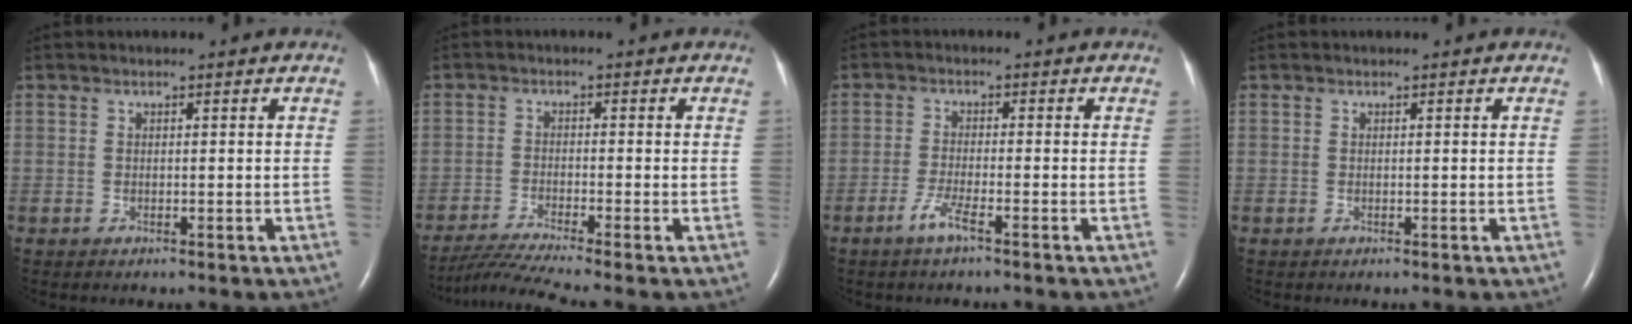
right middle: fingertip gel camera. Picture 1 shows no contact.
{"total": 6.7, "force": [-5.6, -1.9, 3.0], "torque": [-0.059, -0.026, -0.100]}
{"total": 3.1, "force": [-2.0, 0.0, 2.4], "torque": [-0.055, -0.005, -0.041]}
{"total": 0.0}